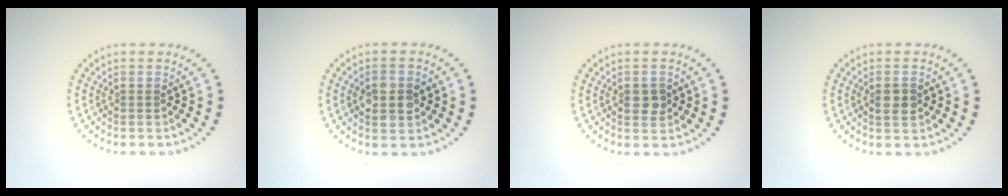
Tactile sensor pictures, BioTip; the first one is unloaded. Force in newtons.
{"total": 3.6, "press": 3.6, "slide": 0.1}
{"total": 2.0, "press": 2.0, "slide": 0.1}
{"total": 1.9, "press": 1.9, "slide": 0.3}